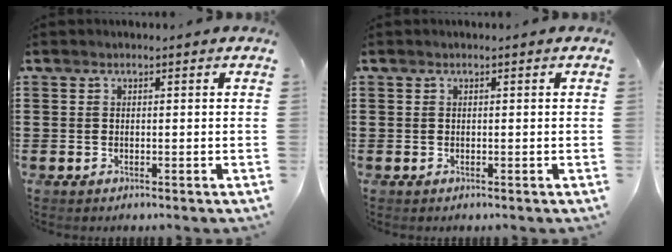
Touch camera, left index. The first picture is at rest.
{"total": 0.0}